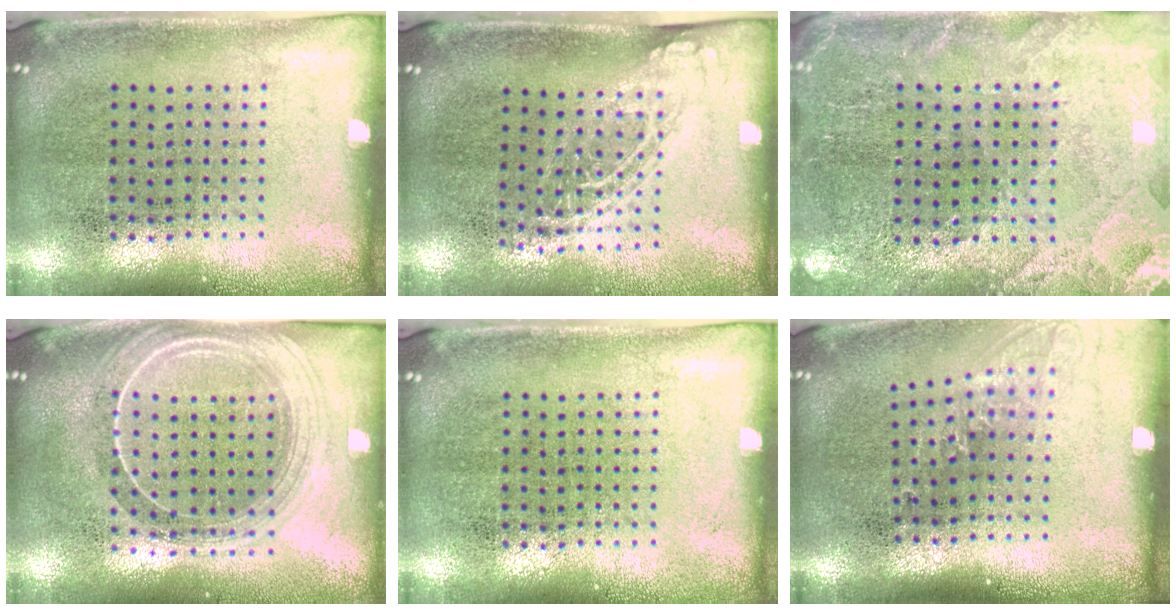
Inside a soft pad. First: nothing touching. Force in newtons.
{"total": 1.3, "press": 1.0, "slide": 0.8}
{"total": 0.9, "press": 0.8, "slide": 0.2}
{"total": 2.2, "press": 1.9, "slide": 1.0}
{"total": 0.0}
{"total": 1.3, "press": 1.0, "slide": 0.8}